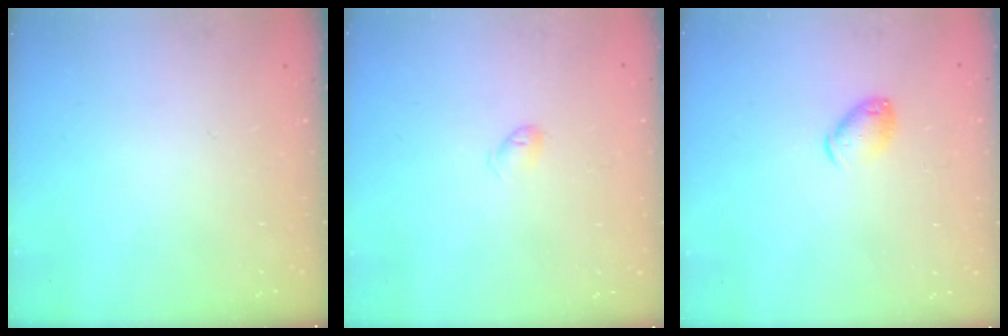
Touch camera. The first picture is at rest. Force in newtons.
{"total": 4.3, "press": 4.3, "slide": 0.8}
{"total": 6.3, "press": 6.3, "slide": 0.5}